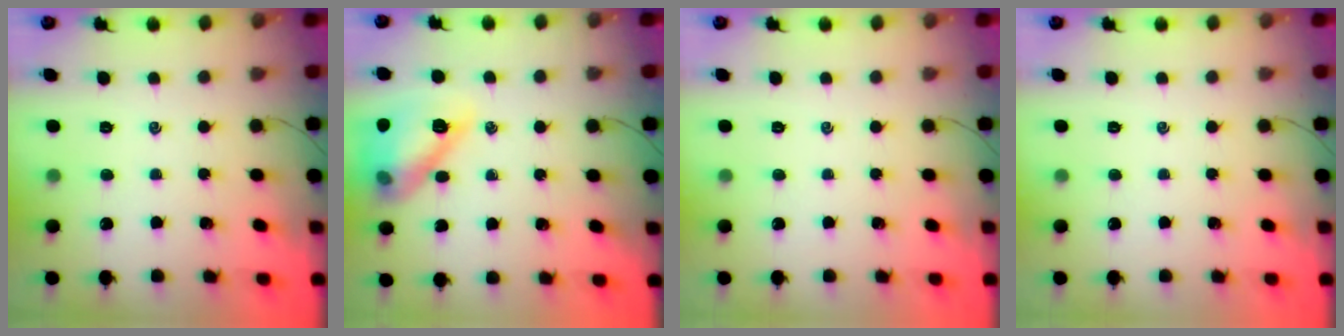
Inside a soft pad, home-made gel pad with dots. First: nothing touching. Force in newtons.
{"total": 15.7, "press": 15.7, "slide": 1.3}
{"total": 0.0}
{"total": 0.0}